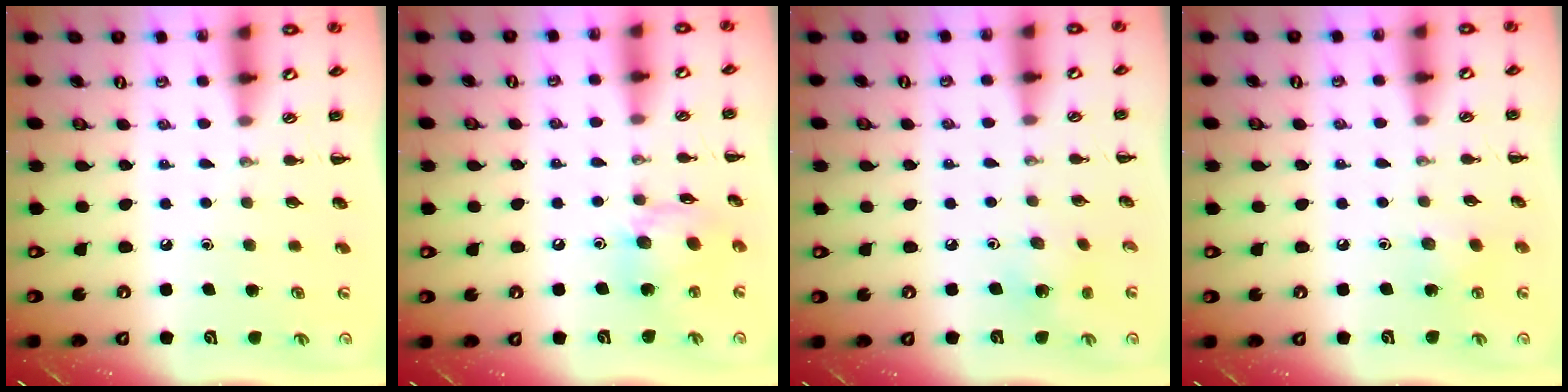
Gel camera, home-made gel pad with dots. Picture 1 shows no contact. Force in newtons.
{"total": 12.3, "press": 12.2, "slide": 1.4}
{"total": 2.6, "press": 2.6, "slide": 0.5}
{"total": 3.9, "press": 3.8, "slide": 1.1}